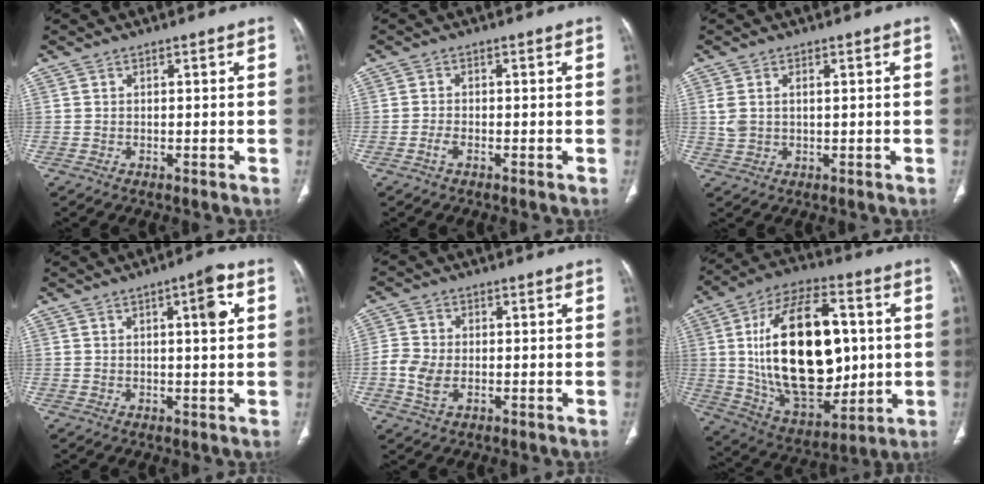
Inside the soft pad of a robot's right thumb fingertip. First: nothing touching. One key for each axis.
{"total": 1.3, "fx": -0.8, "fy": 0.6, "fz": 0.9, "tx": -0.024, "ty": 0.002, "tz": -0.018}
{"total": 4.0, "fx": 0.7, "fy": 2.5, "fz": 3.1, "tx": -0.080, "ty": 0.009, "tz": 0.019}
{"total": 5.5, "fx": 1.4, "fy": 1.4, "fz": 5.2, "tx": -0.073, "ty": 0.003, "tz": 0.018}
{"total": 5.5, "fx": -1.3, "fy": 3.7, "fz": 4.0, "tx": -0.091, "ty": 0.008, "tz": -0.027}
{"total": 28.5, "fx": 2.3, "fy": 15.7, "fz": 23.6, "tx": -0.379, "ty": -0.007, "tz": 0.050}